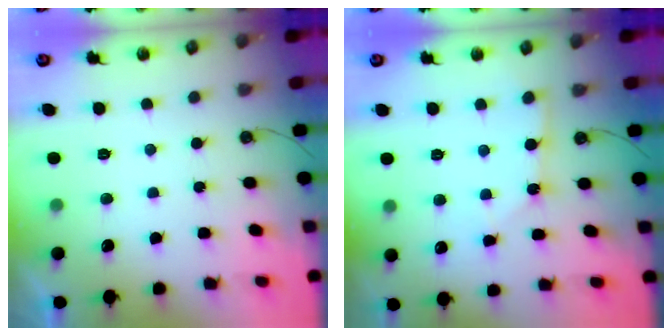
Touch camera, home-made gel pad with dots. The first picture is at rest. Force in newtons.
{"total": 2.8, "press": 2.8, "slide": 0.2}